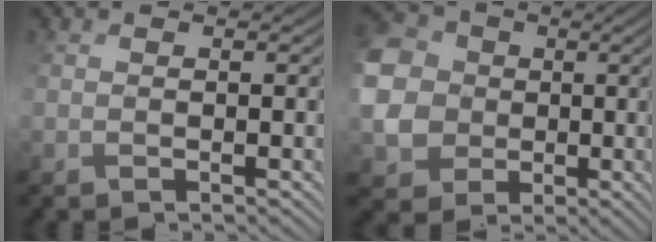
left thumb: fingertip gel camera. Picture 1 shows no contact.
{"total": 14.1, "force": [2.5, 12.9, 5.3], "torque": [-0.202, 0.006, 0.027]}